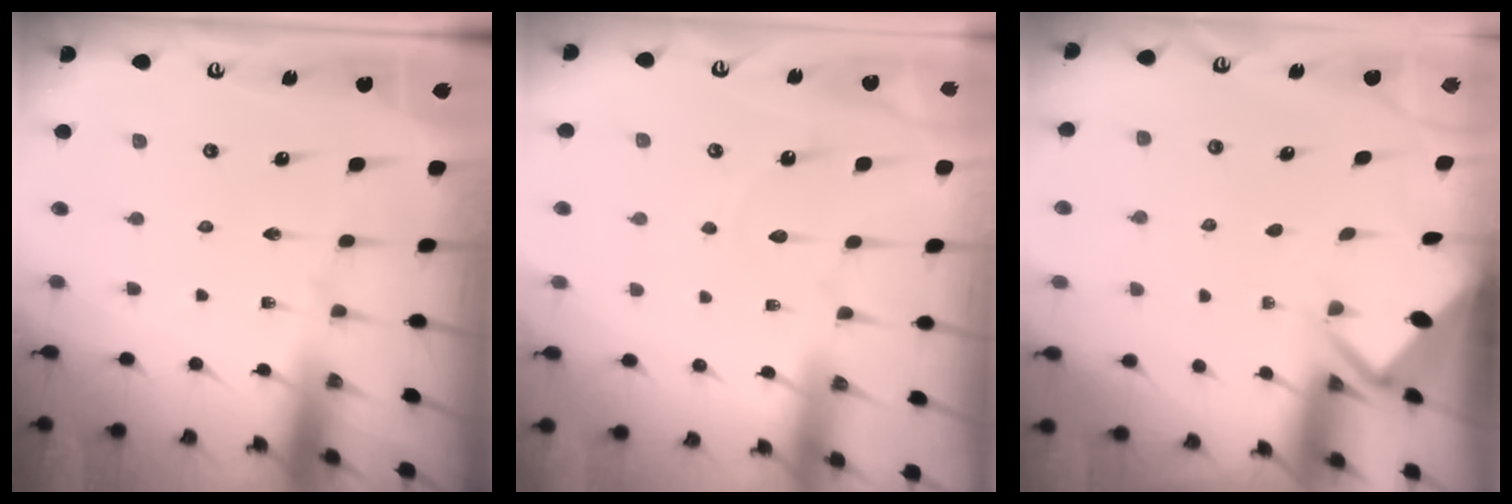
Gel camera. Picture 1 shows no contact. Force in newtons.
{"total": 4.4, "press": 4.4, "slide": 0.4}
{"total": 2.8, "press": 2.8, "slide": 0.2}